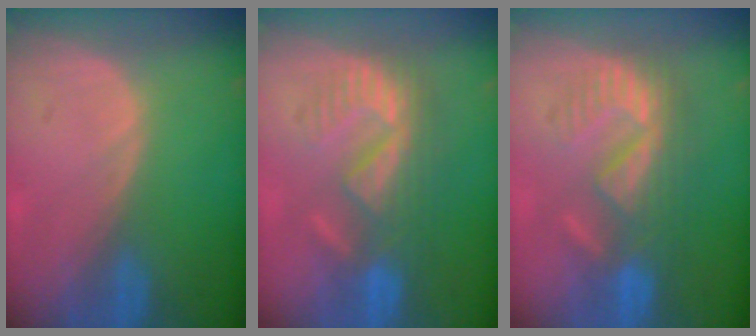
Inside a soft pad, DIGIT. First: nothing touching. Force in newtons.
{"total": 8.9, "press": 8.2, "slide": 3.6}
{"total": 8.9, "press": 8.2, "slide": 3.6}